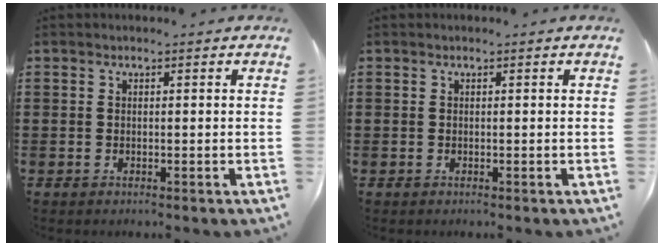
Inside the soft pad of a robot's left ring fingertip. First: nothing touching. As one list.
[{"total": 0.0}]